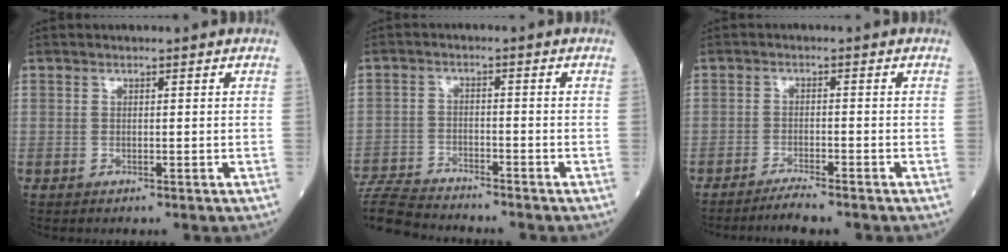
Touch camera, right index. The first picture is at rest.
{"total": 9.3, "force": [-9.1, 0.8, 1.8], "torque": [-0.036, -0.007, -0.168]}
{"total": 3.5, "force": [-3.2, -0.4, 1.4], "torque": [-0.026, -0.010, -0.057]}